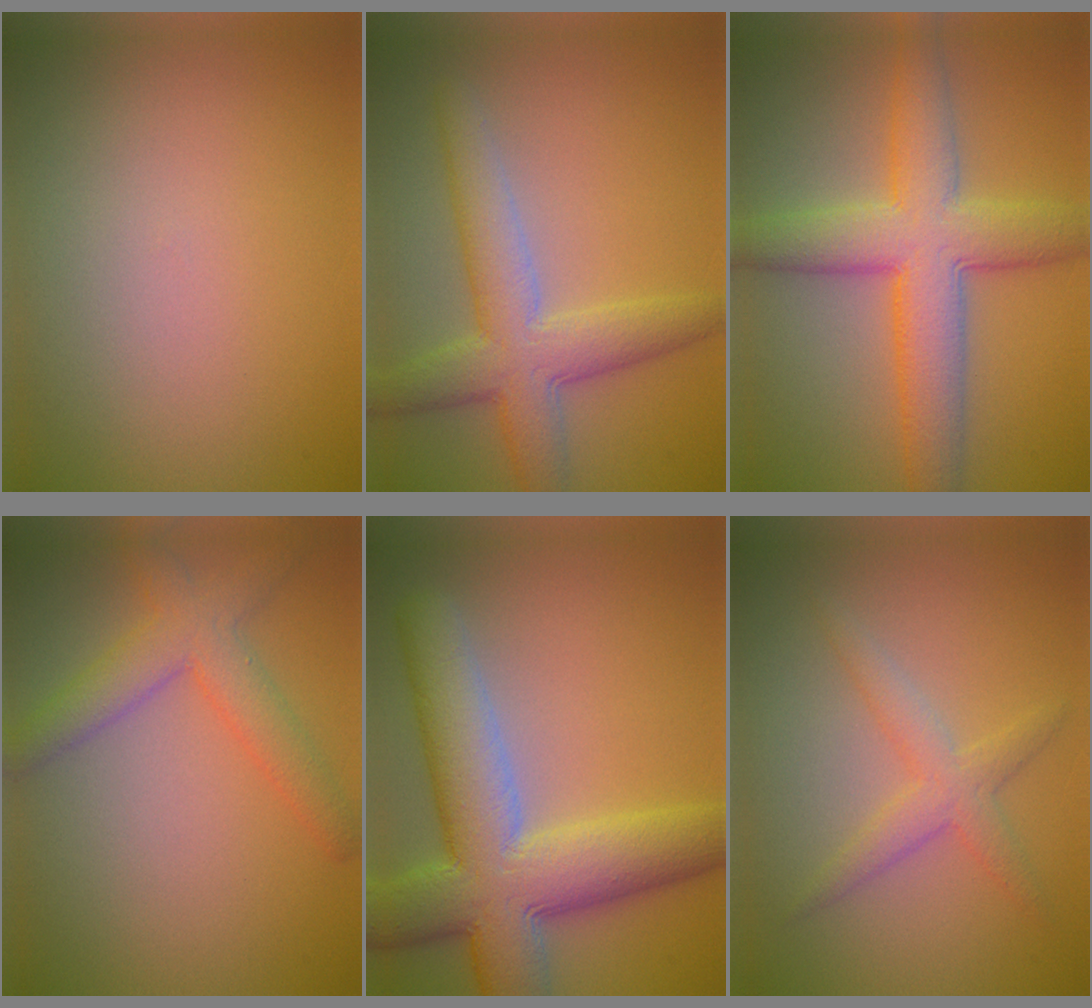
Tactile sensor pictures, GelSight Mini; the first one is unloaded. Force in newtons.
{"total": 6.0, "press": 6.0, "slide": 0.5}
{"total": 7.9, "press": 7.9, "slide": 0.1}
{"total": 4.5, "press": 4.5, "slide": 0.2}
{"total": 11.4, "press": 11.3, "slide": 0.8}
{"total": 2.8, "press": 2.8, "slide": 0.1}